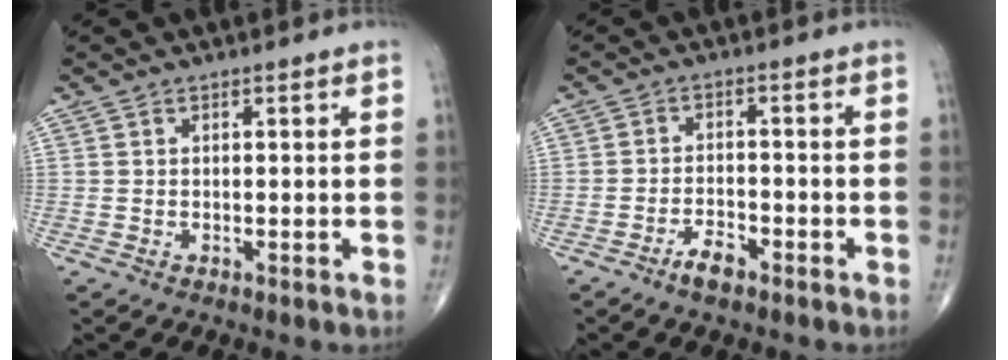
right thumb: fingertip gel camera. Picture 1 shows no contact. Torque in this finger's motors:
{"motor_torque": [0.02, 0.21, 0.13, 0.10, 0.07]}